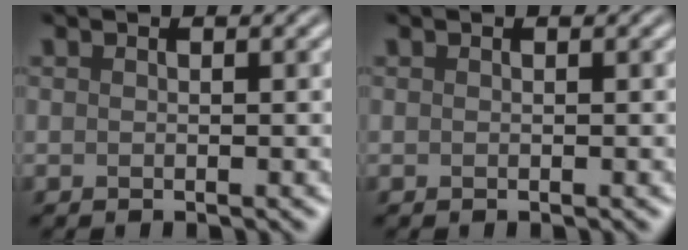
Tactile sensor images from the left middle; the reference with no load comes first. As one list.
[{"total": 0.0}]